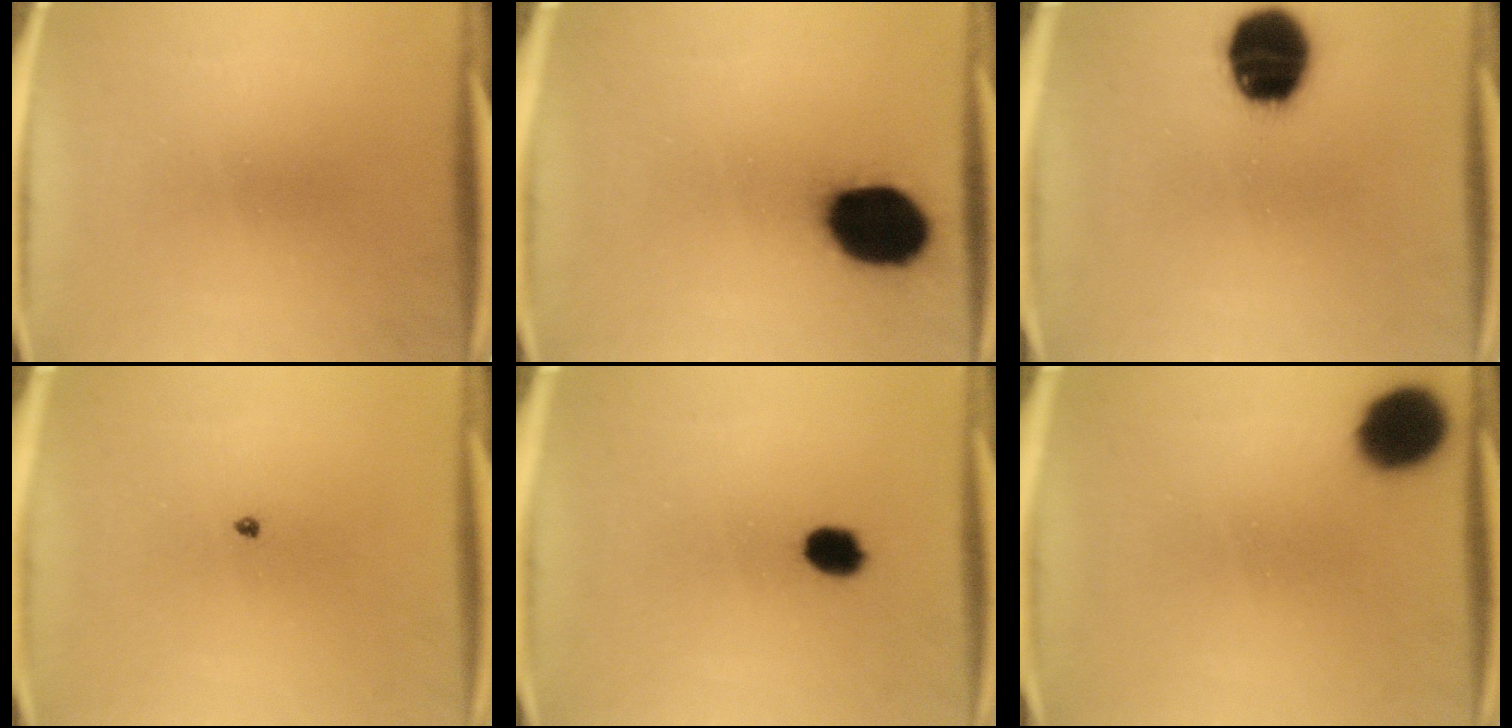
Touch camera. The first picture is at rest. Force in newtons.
{"total": 18.4}
{"total": 17.0}
{"total": 0.6}
{"total": 4.3}
{"total": 12.7}